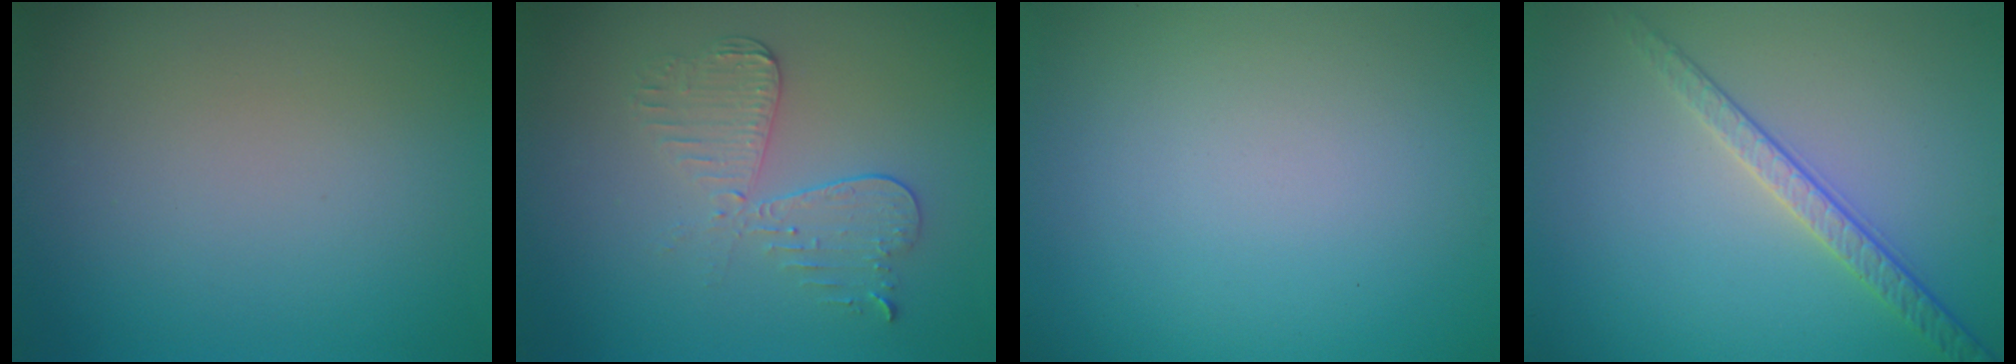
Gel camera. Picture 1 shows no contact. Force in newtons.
{"total": 3.4, "press": 3.0, "slide": 1.7}
{"total": 0.0}
{"total": 2.4, "press": 2.0, "slide": 1.4}